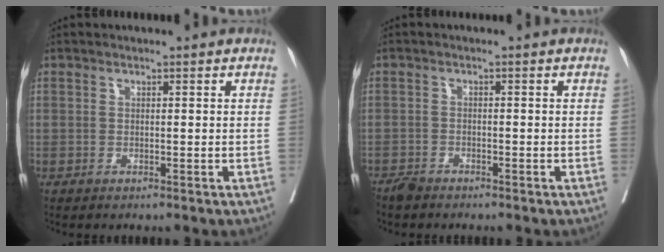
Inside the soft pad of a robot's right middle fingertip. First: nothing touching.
{"total": 1.5, "force": [-1.4, 0.4, 0.1], "torque": [-0.004, -0.001, -0.026]}